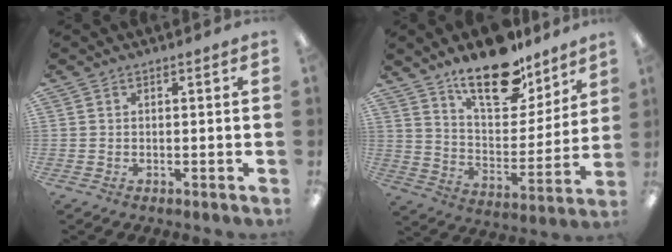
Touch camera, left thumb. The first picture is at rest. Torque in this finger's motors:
{"motor_torque": [2.31, 1.21, 1.56, -1.19, 0.09]}